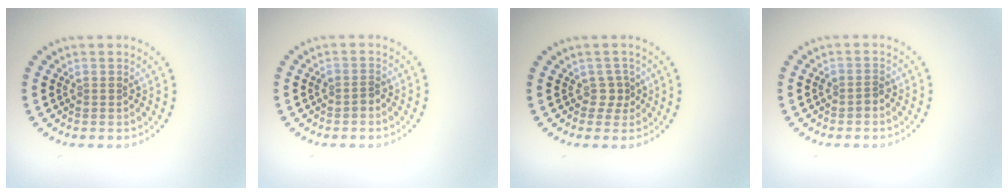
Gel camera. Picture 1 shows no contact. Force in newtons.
{"total": 0.9, "press": 0.8, "slide": 0.4}
{"total": 1.3, "press": 1.0, "slide": 0.9}
{"total": 0.9, "press": 0.8, "slide": 0.4}